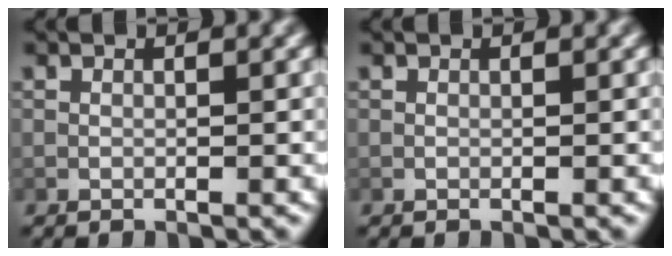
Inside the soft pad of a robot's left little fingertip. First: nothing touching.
{"total": 0.0}